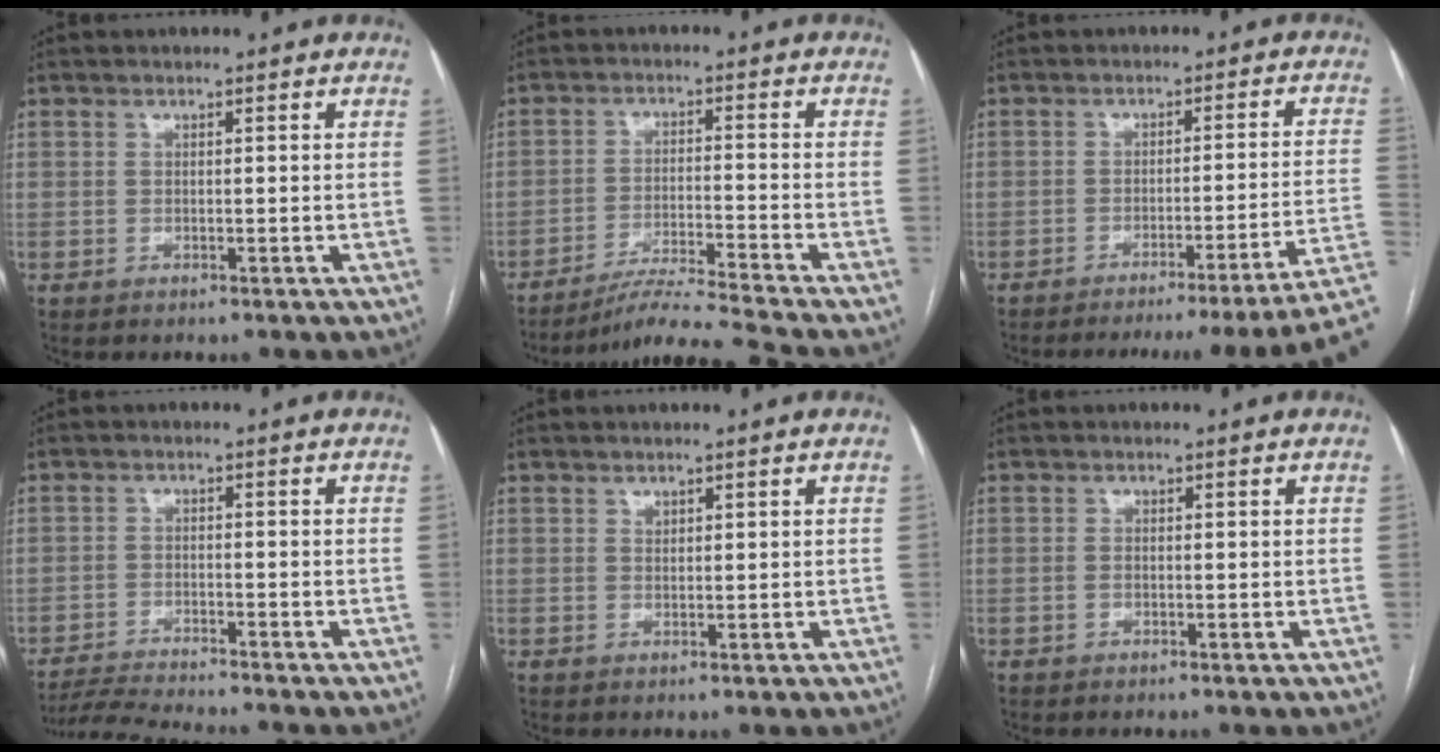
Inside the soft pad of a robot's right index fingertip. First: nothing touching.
{"total": 9.9, "force": [-8.9, -3.3, 3.0], "torque": [-0.040, -0.018, -0.157]}
{"total": 15.7, "force": [-12.2, -3.2, 9.4], "torque": [-0.066, 0.001, -0.156]}
{"total": 6.5, "force": [-6.2, -1.0, 1.7], "torque": [-0.027, -0.017, -0.111]}
{"total": 0.7, "force": [0.5, 0.4, 0.2], "torque": [-0.003, -0.003, 0.008]}
{"total": 0.8, "force": [-0.3, 0.5, 0.6], "torque": [-0.015, 0.000, -0.004]}